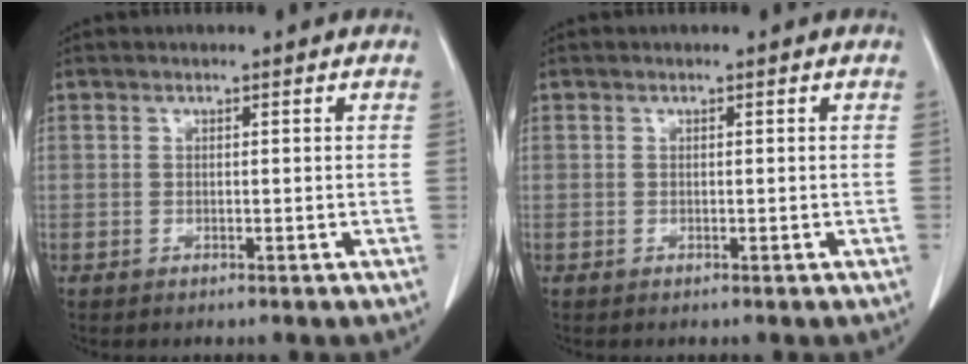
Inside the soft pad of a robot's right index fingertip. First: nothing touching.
{"total": 0.0}